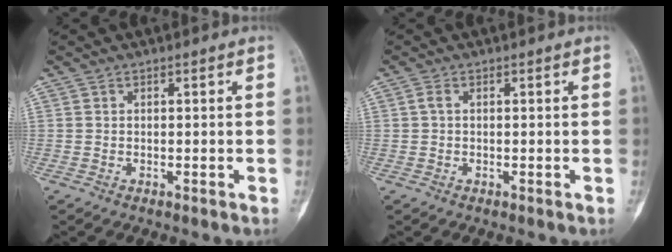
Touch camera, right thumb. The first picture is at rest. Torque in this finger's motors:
{"motor_torque": [-0.46, 0.34, 0.18, 0.10, -0.08]}